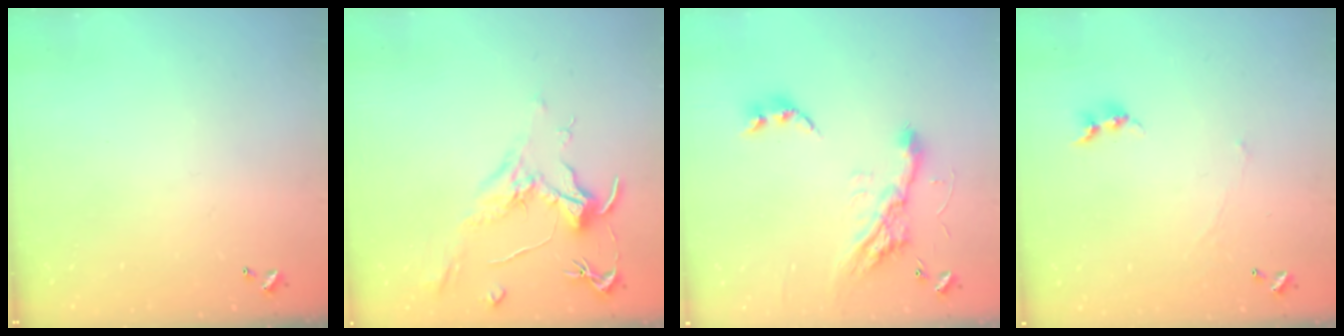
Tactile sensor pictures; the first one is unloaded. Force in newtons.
{"total": 2.1, "press": 2.0, "slide": 0.8}
{"total": 13.4, "press": 13.3, "slide": 0.8}
{"total": 1.0, "press": 0.8, "slide": 0.6}